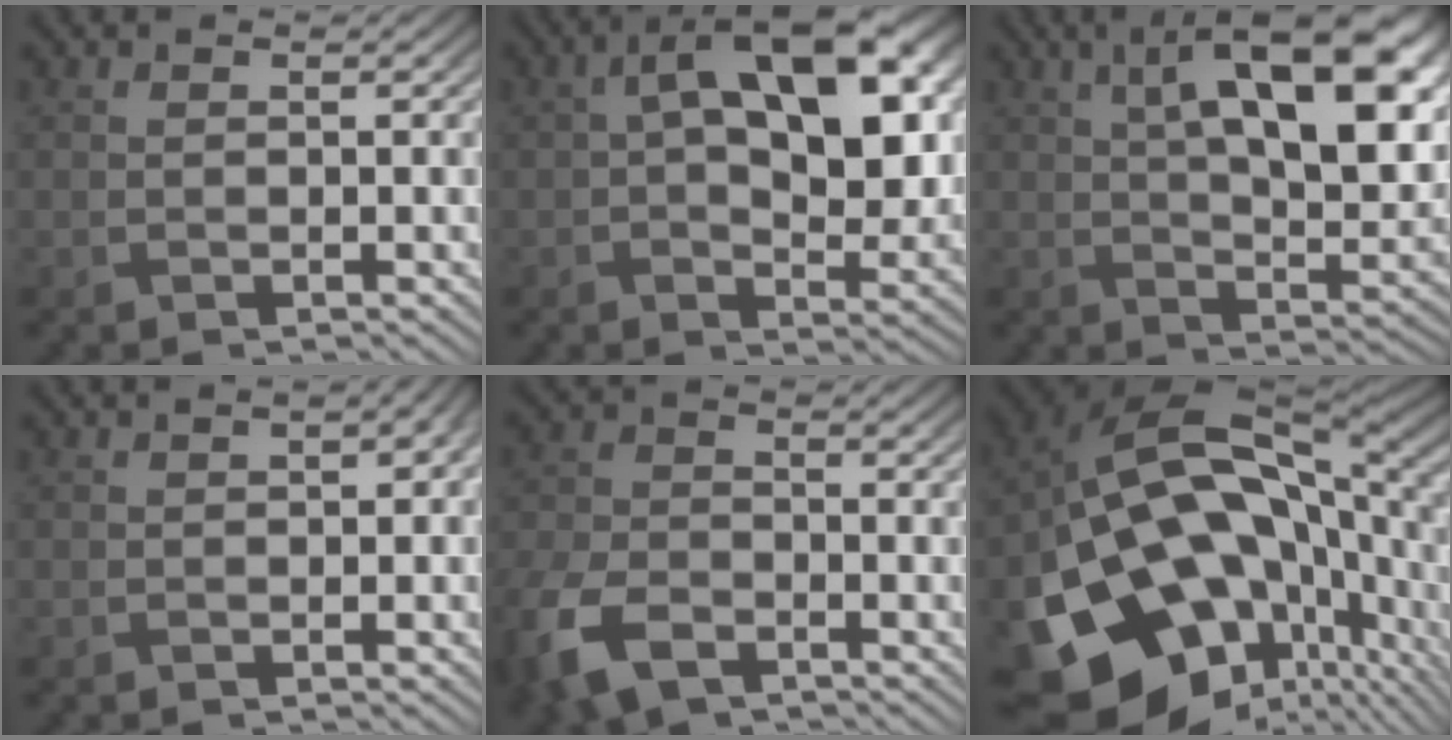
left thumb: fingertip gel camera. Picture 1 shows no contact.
{"total": 15.8, "force": [3.5, 8.5, 12.9], "torque": [-0.199, 0.005, 0.056]}
{"total": 16.4, "force": [5.3, 6.7, 14.0], "torque": [-0.210, 0.016, 0.071]}
{"total": 2.4, "force": [0.2, 1.3, 2.1], "torque": [-0.029, 0.001, 0.008]}
{"total": 9.2, "force": [-5.5, 5.1, 5.2], "torque": [-0.139, -0.032, -0.109]}
{"total": 21.2, "force": [-5.9, 14.4, 14.4], "torque": [-0.279, -0.069, -0.054]}